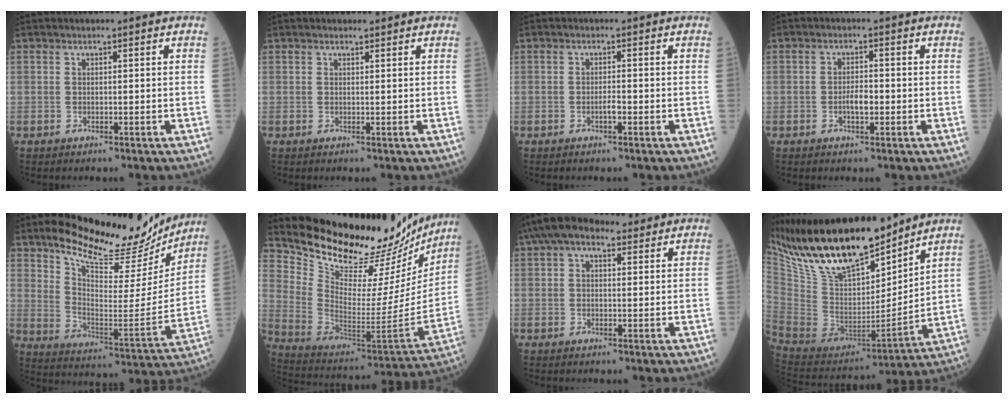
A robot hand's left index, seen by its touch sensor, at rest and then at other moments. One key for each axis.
{"total": 0.7, "fx": 0.6, "fy": 0.3, "fz": 0.3, "tx": -0.009, "ty": 0.004, "tz": 0.009}
{"total": 1.3, "fx": -0.7, "fy": 0.2, "fz": 1.0, "tx": -0.018, "ty": -0.001, "tz": -0.015}
{"total": 2.5, "fx": -0.8, "fy": 0.9, "fz": 2.1, "tx": -0.038, "ty": 0.002, "tz": -0.016}
{"total": 19.1, "fx": 17.1, "fy": 5.1, "fz": 6.9, "tx": -0.109, "ty": -0.036, "tz": 0.245}
{"total": 29.5, "fx": 26.6, "fy": 7.9, "fz": 10.2, "tx": -0.174, "ty": -0.078, "tz": 0.372}
{"total": 7.4, "fx": 4.8, "fy": 3.6, "fz": 4.4, "tx": -0.088, "ty": 0.044, "tz": 0.080}
{"total": 21.8, "fx": 17.1, "fy": 6.0, "fz": 12.1, "tx": -0.232, "ty": 0.005, "tz": 0.317}